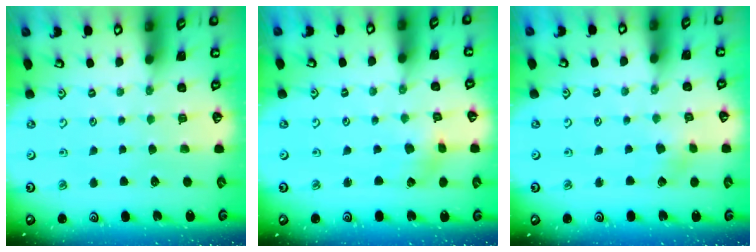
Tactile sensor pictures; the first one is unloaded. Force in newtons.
{"total": 2.0, "press": 2.0, "slide": 0.2}
{"total": 2.6, "press": 2.6, "slide": 0.4}